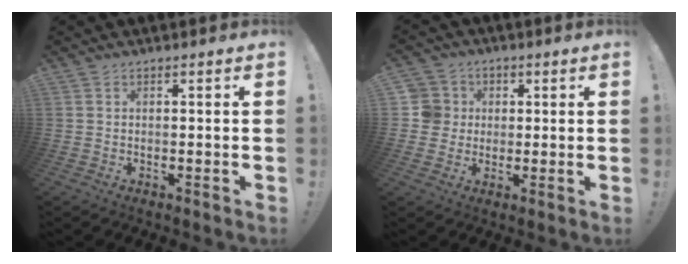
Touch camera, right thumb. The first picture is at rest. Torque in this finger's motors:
{"motor_torque": [0.30, 0.04, 0.00, -0.20, 0.00]}